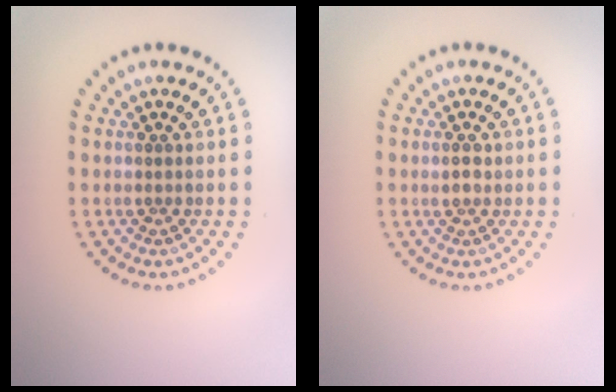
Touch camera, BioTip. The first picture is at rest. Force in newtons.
{"total": 1.1, "press": 1.0, "slide": 0.3}